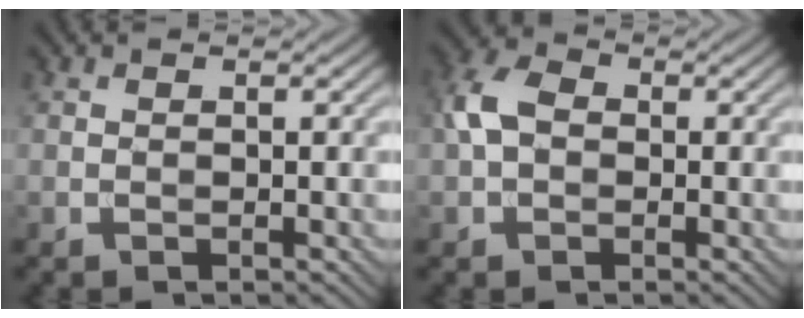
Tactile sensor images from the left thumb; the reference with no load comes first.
{"total": 4.5, "force": [0.0, 3.4, 3.0], "torque": [-0.069, 0.011, -0.010]}